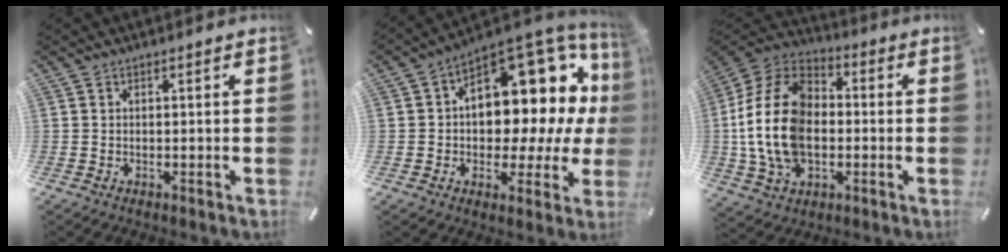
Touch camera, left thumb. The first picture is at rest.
{"total": 14.9, "force": [6.0, 9.6, 9.7], "torque": [-0.112, -0.084, 0.100]}
{"total": 19.0, "force": [-1.9, 13.9, 12.8], "torque": [-0.292, 0.019, -0.040]}